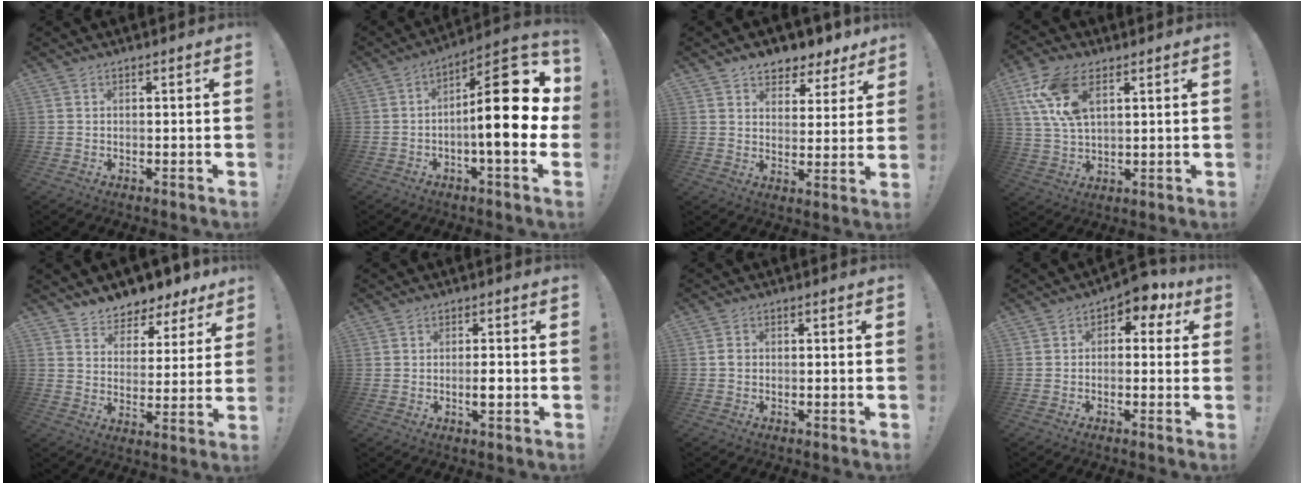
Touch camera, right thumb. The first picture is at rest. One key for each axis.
{"total": 22.0, "fx": 1.0, "fy": 6.9, "fz": 20.8, "tx": -0.293, "ty": -0.005, "tz": 0.014}
{"total": 6.5, "fx": 5.3, "fy": 3.5, "fz": 1.5, "tx": -0.013, "ty": -0.049, "tz": 0.097}
{"total": 13.3, "fx": 5.8, "fy": 7.4, "fz": 9.4, "tx": -0.195, "ty": -0.013, "tz": 0.108}
{"total": 6.4, "fx": 5.7, "fy": 2.9, "fz": 0.6, "tx": -0.009, "ty": -0.061, "tz": 0.106}
{"total": 4.4, "fx": -0.4, "fy": 3.6, "fz": 2.4, "tx": -0.021, "ty": 0.003, "tz": -0.009}
{"total": 1.4, "fx": -0.3, "fy": 1.2, "fz": 0.7, "tx": -0.011, "ty": 0.005, "tz": -0.006}
{"total": 5.0, "fx": 1.6, "fy": 3.4, "fz": 3.4, "tx": -0.039, "ty": -0.005, "tz": 0.026}